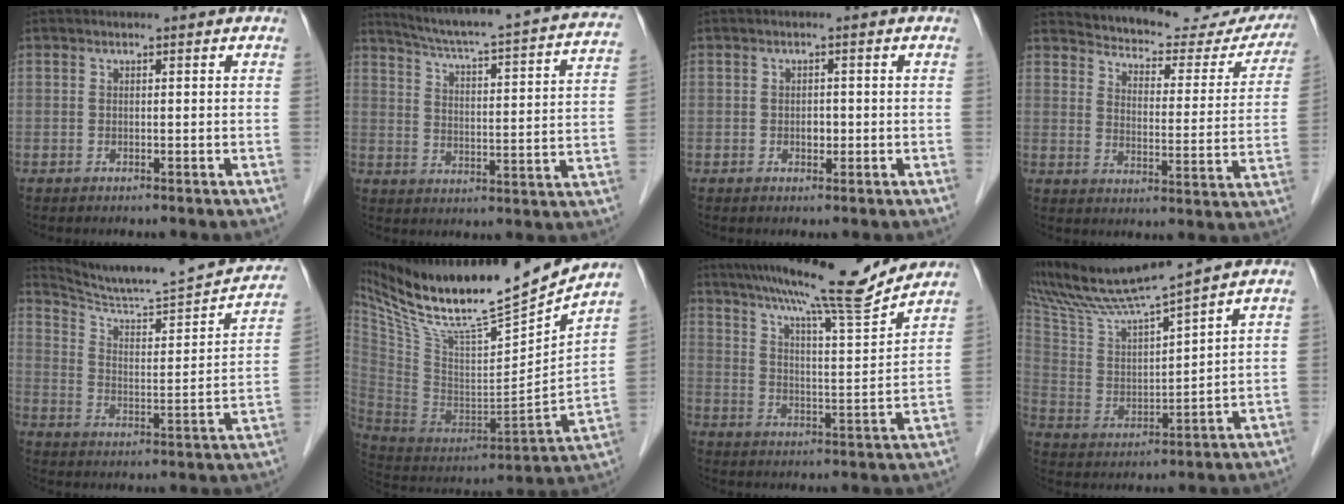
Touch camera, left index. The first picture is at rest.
{"total": 24.8, "force": [21.8, 1.1, 11.8], "torque": [-0.180, -0.042, 0.274]}
{"total": 1.3, "force": [-0.2, 0.9, 0.9], "torque": [-0.014, 0.002, -0.002]}
{"total": 20.0, "force": [19.2, 4.3, 3.7], "torque": [-0.035, -0.055, 0.223]}
{"total": 20.9, "force": [19.2, 1.0, 8.4], "torque": [-0.122, -0.037, 0.269]}
{"total": 25.0, "force": [20.8, 1.2, 13.9], "torque": [-0.246, -0.020, 0.355]}
{"total": 15.9, "force": [13.9, -0.3, 7.7], "torque": [-0.128, -0.002, 0.209]}
{"total": 10.8, "force": [10.0, -1.8, 3.9], "torque": [-0.084, 0.003, 0.197]}